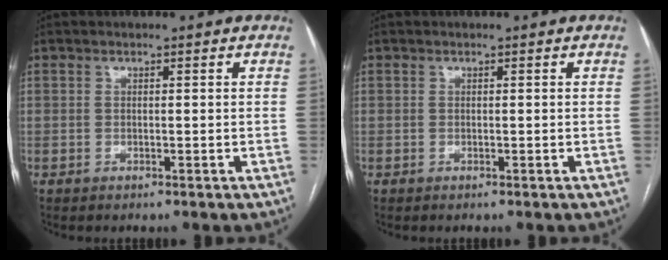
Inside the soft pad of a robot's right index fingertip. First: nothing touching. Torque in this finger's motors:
{"motor_torque": [0.00, 0.00, 0.00, 0.00]}